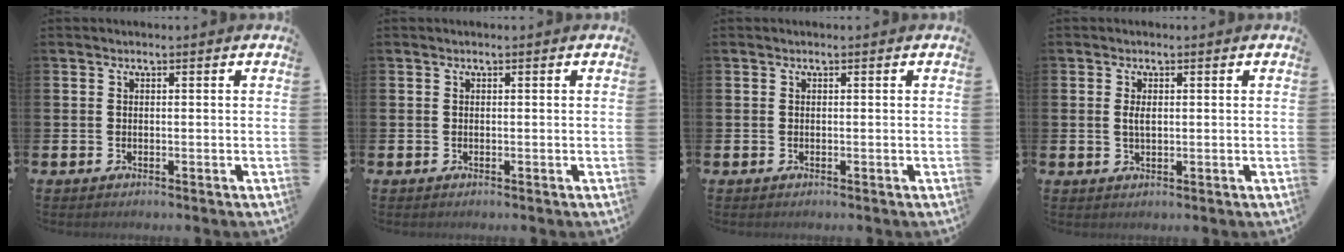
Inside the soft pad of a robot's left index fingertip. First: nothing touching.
{"total": 0.0}
{"total": 0.0}
{"total": 1.6, "force": [0.2, 0.8, 1.4], "torque": [-0.015, -0.001, -0.001]}